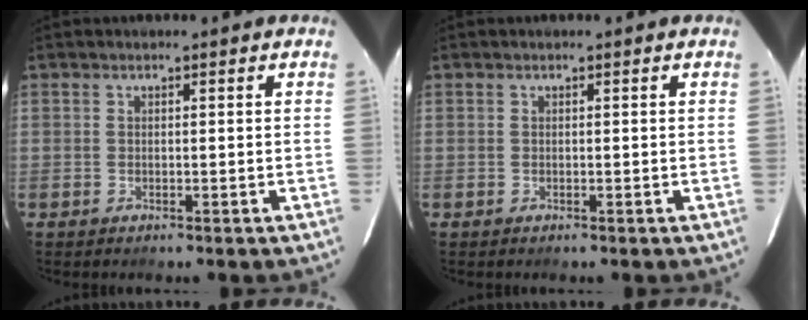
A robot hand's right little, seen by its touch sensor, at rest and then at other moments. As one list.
[{"total": 0.0}]